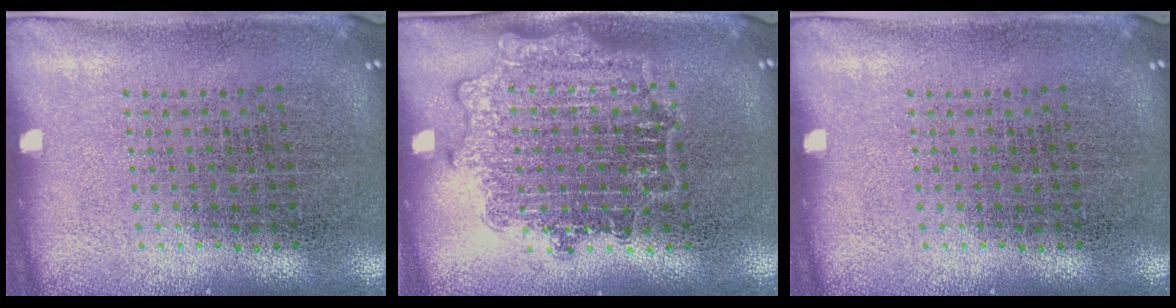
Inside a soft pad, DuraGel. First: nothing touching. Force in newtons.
{"total": 1.5, "press": 1.5, "slide": 0.2}
{"total": 0.0}